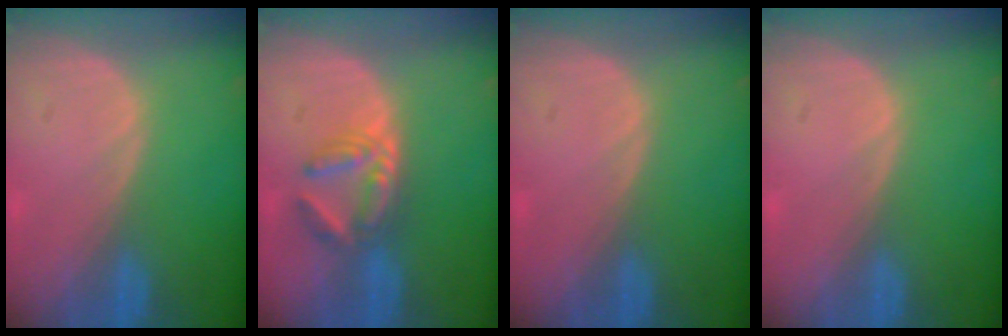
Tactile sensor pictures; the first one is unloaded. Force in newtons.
{"total": 5.7, "press": 5.1, "slide": 2.7}
{"total": 0.0}
{"total": 0.0}